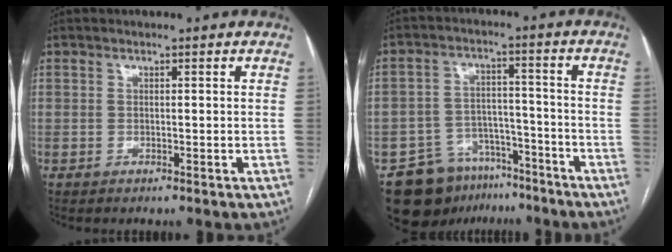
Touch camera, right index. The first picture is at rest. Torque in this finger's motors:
{"motor_torque": [-0.27, 0.04, -0.60, -0.21]}